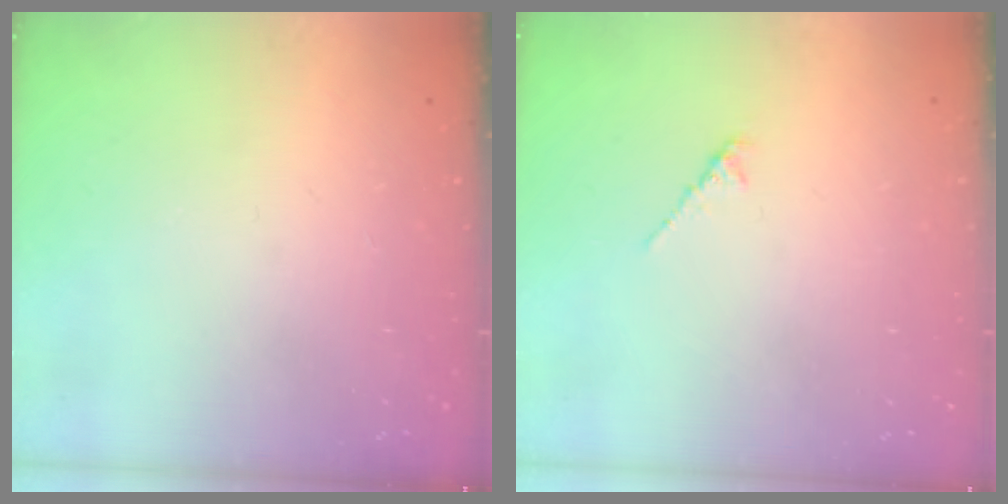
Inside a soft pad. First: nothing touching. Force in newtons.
{"total": 1.6, "press": 1.5, "slide": 0.5}